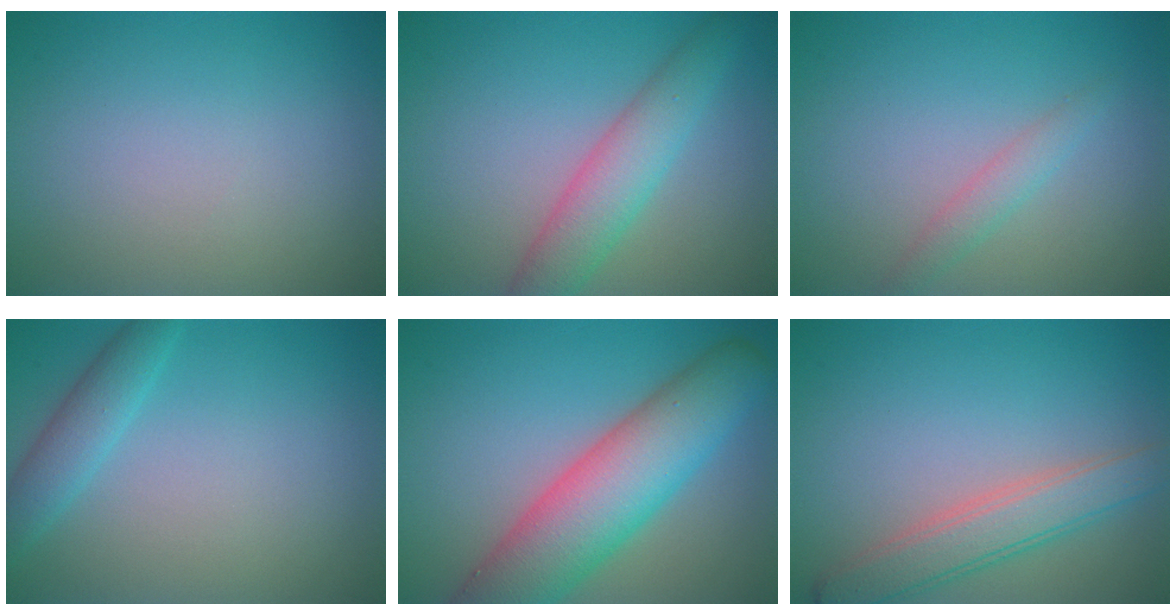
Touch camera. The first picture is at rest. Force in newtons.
{"total": 4.4, "press": 4.4, "slide": 0.1}
{"total": 1.6, "press": 1.6, "slide": 0.0}
{"total": 2.6, "press": 2.6, "slide": 0.1}
{"total": 9.9, "press": 9.9, "slide": 0.6}
{"total": 4.0, "press": 4.0, "slide": 0.3}